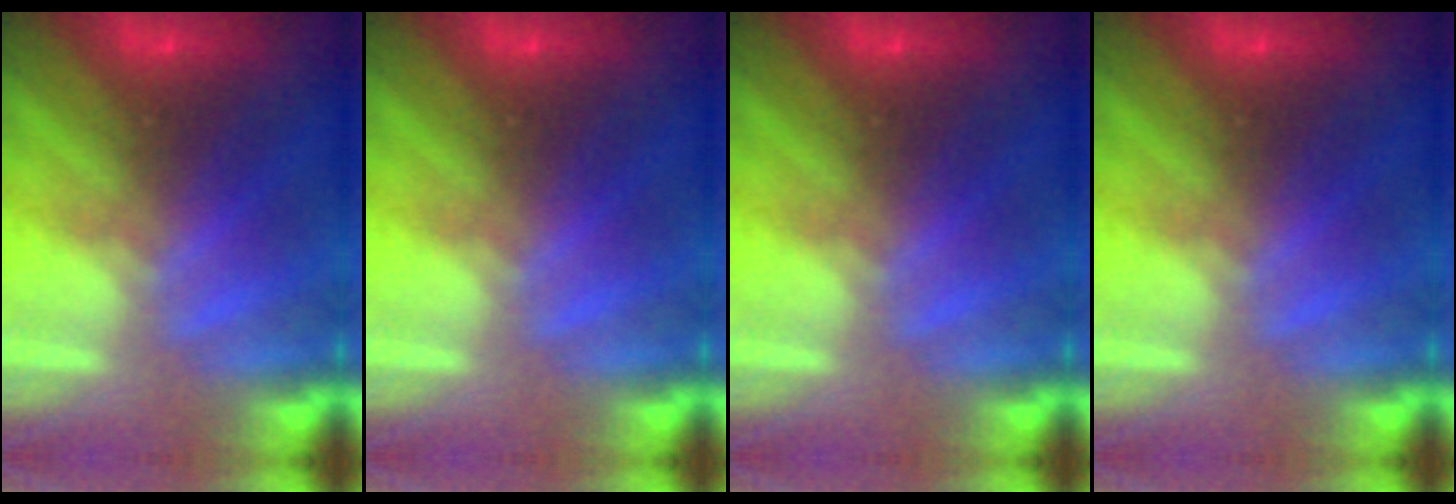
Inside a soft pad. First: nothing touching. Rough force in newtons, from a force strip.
{"total": 0.0}
{"total": 0.0}
{"total": 0.0}